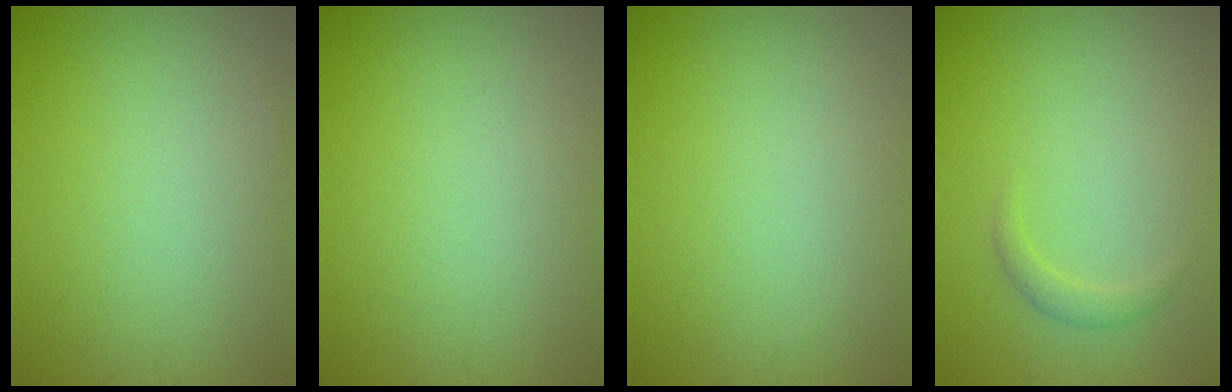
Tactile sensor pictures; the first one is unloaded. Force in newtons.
{"total": 0.0}
{"total": 0.0}
{"total": 1.2, "press": 1.2, "slide": 0.0}